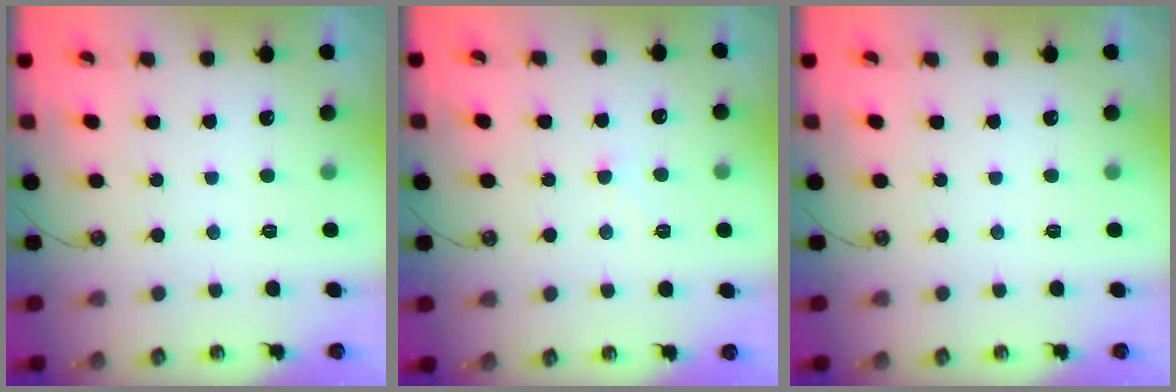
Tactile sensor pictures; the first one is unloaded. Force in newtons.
{"total": 2.0, "press": 2.0, "slide": 0.4}
{"total": 0.0}